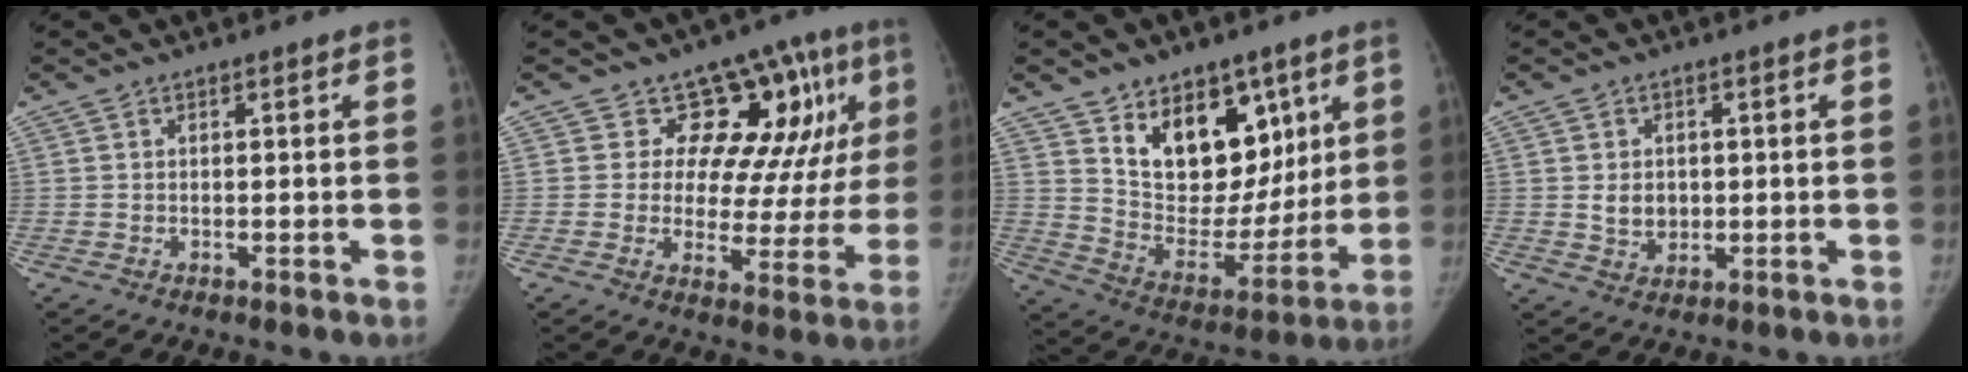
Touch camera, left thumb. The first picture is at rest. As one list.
[{"total": 15.2, "force": [8.0, 9.1, 9.2], "torque": [-0.056, -0.031, 0.097]}, {"total": 18.5, "force": [9.4, 11.8, 10.7], "torque": [-0.104, -0.060, 0.167]}, {"total": 4.2, "force": [0.3, 3.4, 2.4], "torque": [-0.022, -0.004, 0.012]}]